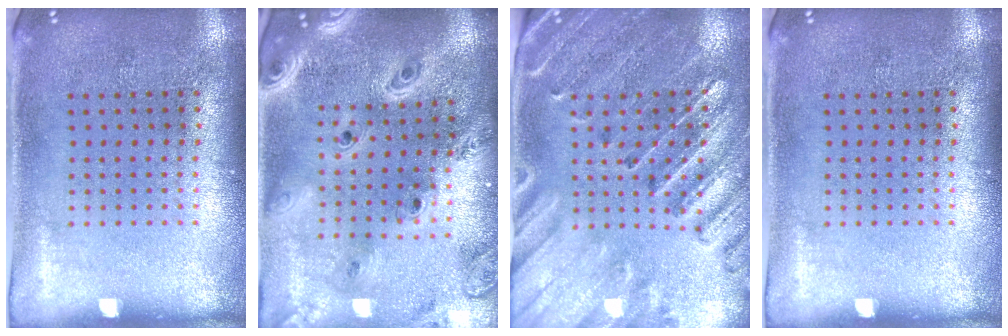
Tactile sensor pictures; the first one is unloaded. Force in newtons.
{"total": 3.3, "press": 2.7, "slide": 2.0}
{"total": 2.7, "press": 2.6, "slide": 0.8}
{"total": 0.0}